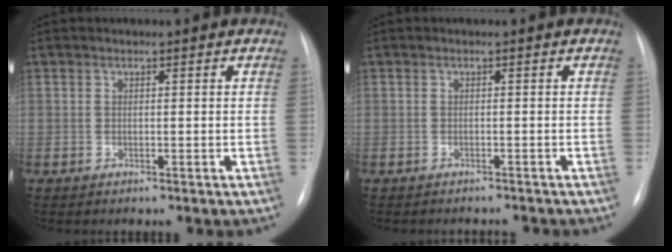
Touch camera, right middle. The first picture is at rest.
{"total": 2.7, "force": [-2.7, 0.5, 0.3], "torque": [0.002, -0.004, -0.032]}